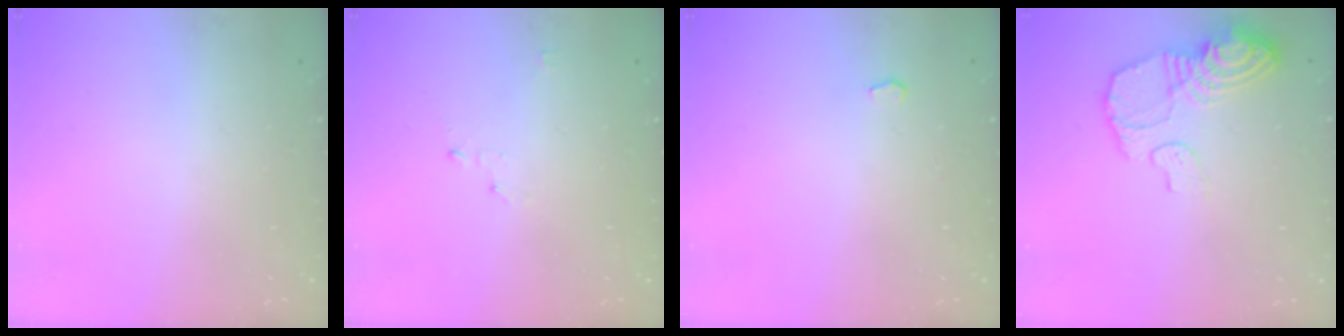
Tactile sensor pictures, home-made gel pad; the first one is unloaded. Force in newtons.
{"total": 2.5, "press": 2.5, "slide": 0.3}
{"total": 2.0, "press": 1.9, "slide": 0.3}
{"total": 13.8, "press": 13.7, "slide": 1.2}